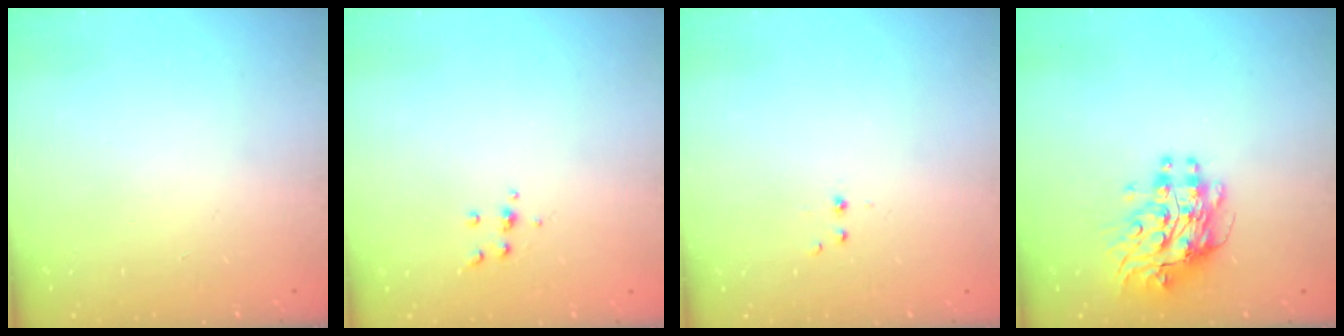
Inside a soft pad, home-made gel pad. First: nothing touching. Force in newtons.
{"total": 4.0, "press": 3.9, "slide": 0.9}
{"total": 2.2, "press": 1.9, "slide": 1.0}
{"total": 9.8, "press": 9.7, "slide": 0.8}